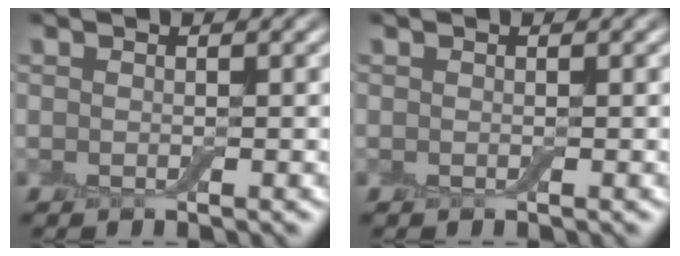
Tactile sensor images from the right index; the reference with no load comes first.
{"total": 0.0}